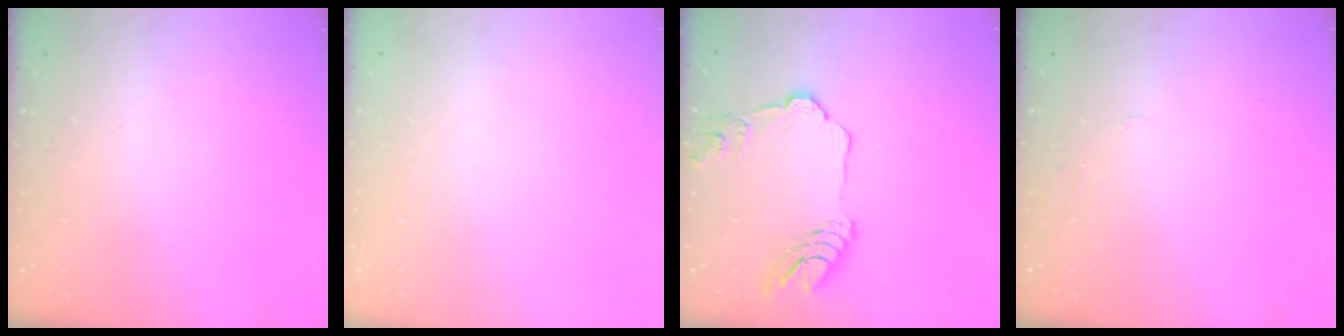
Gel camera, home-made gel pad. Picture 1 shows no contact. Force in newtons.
{"total": 0.0}
{"total": 13.9, "press": 13.8, "slide": 1.3}
{"total": 3.7, "press": 3.6, "slide": 0.3}